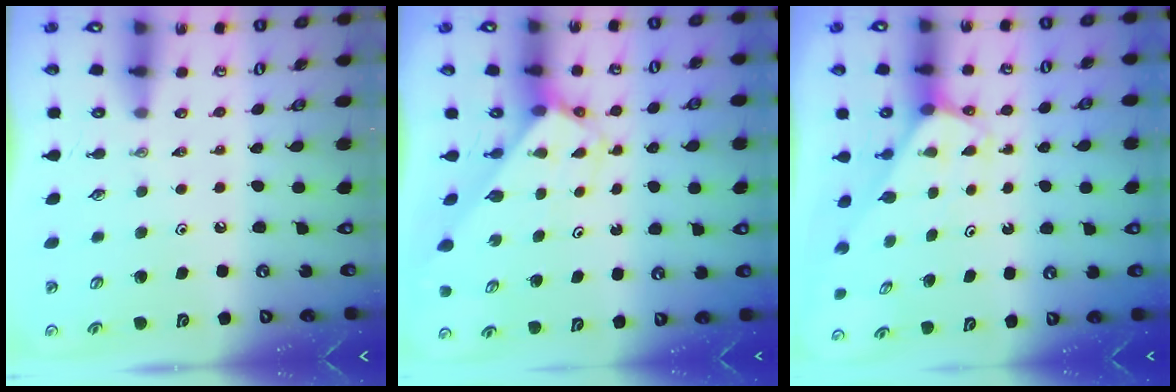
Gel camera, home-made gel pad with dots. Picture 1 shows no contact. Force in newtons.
{"total": 2.8, "press": 2.8, "slide": 0.2}
{"total": 2.5, "press": 2.5, "slide": 0.1}